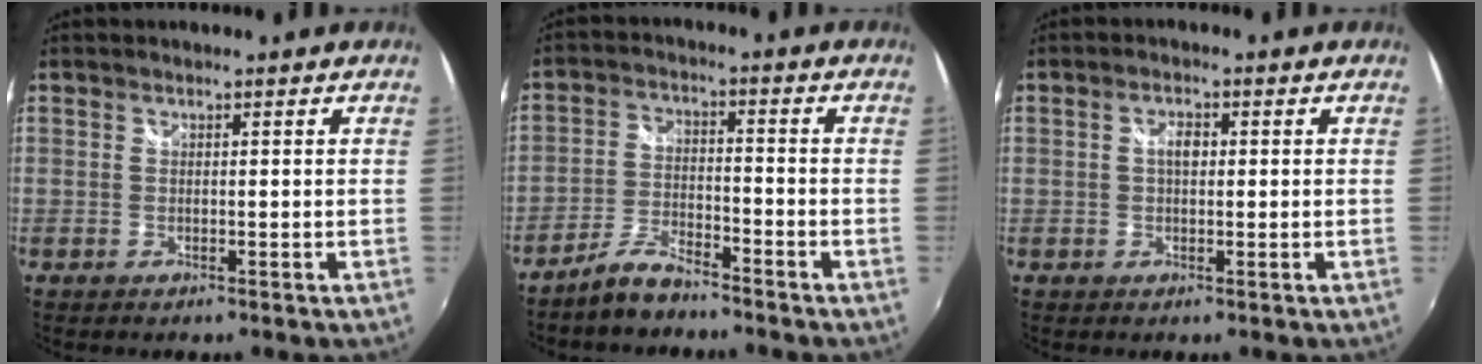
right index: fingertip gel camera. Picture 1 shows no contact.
{"total": 5.9, "force": [-5.2, 1.3, 2.5], "torque": [-0.065, 0.006, -0.099]}
{"total": 2.4, "force": [0.2, 1.3, 2.0], "torque": [-0.035, 0.006, 0.001]}